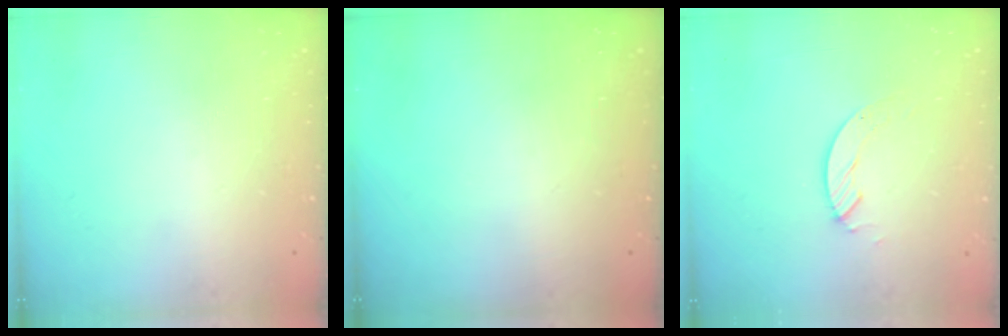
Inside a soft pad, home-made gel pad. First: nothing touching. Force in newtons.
{"total": 0.0}
{"total": 3.5, "press": 3.5, "slide": 0.4}